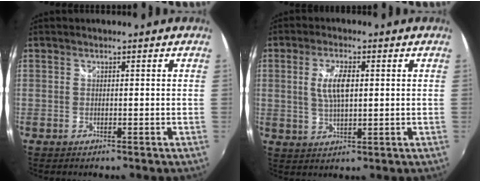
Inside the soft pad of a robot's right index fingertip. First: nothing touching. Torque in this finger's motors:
{"motor_torque": [0.24, 0.08, 0.19, 0.10]}